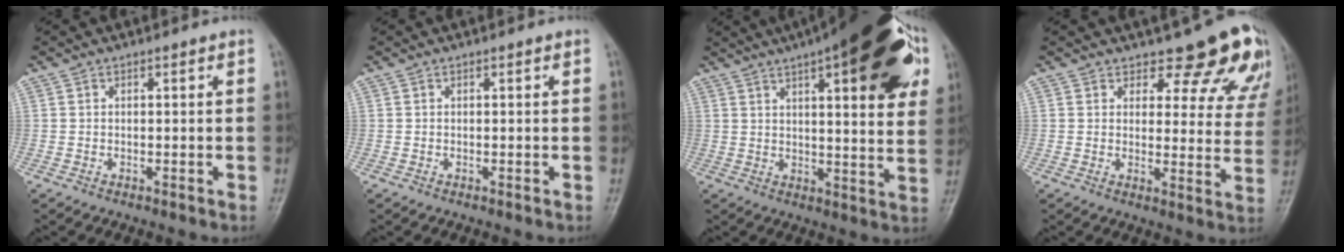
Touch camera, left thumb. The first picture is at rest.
{"total": 0.0}
{"total": 26.5, "force": [12.6, 8.1, 21.9], "torque": [-0.282, 0.001, 0.170]}
{"total": 13.5, "force": [11.7, 5.3, 4.2], "torque": [0.008, -0.083, 0.116]}